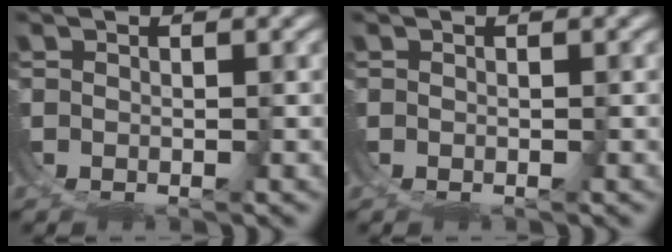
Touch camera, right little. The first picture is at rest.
{"total": 0.0}